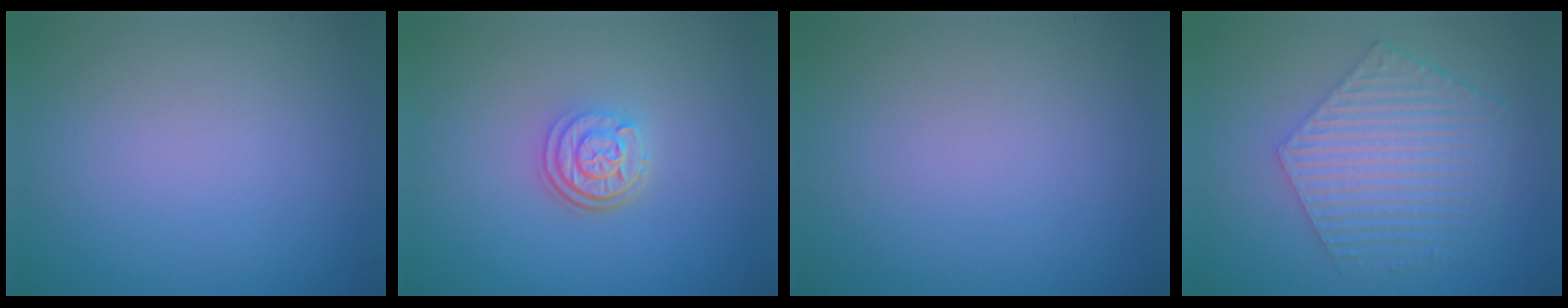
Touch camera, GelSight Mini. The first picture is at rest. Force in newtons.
{"total": 3.2, "press": 2.5, "slide": 2.0}
{"total": 0.0}
{"total": 6.0, "press": 4.3, "slide": 4.1}